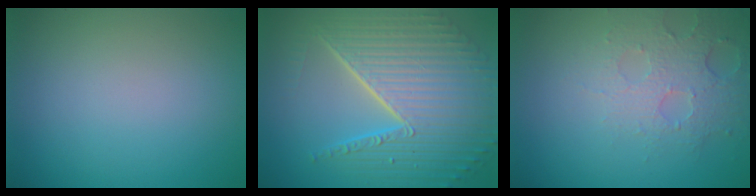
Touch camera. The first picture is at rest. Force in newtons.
{"total": 10.2, "press": 6.6, "slide": 7.8}
{"total": 3.6, "press": 3.2, "slide": 1.8}